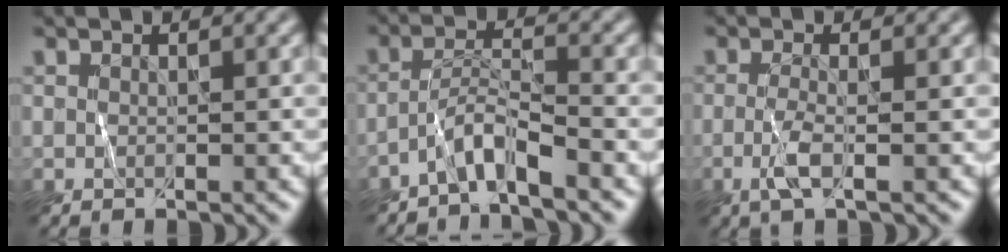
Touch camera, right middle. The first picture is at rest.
{"total": 3.0, "force": [-2.5, 0.2, 1.7], "torque": [-0.028, 0.013, -0.056]}
{"total": 2.0, "force": [-0.7, 0.4, 1.9], "torque": [-0.048, -0.003, -0.017]}